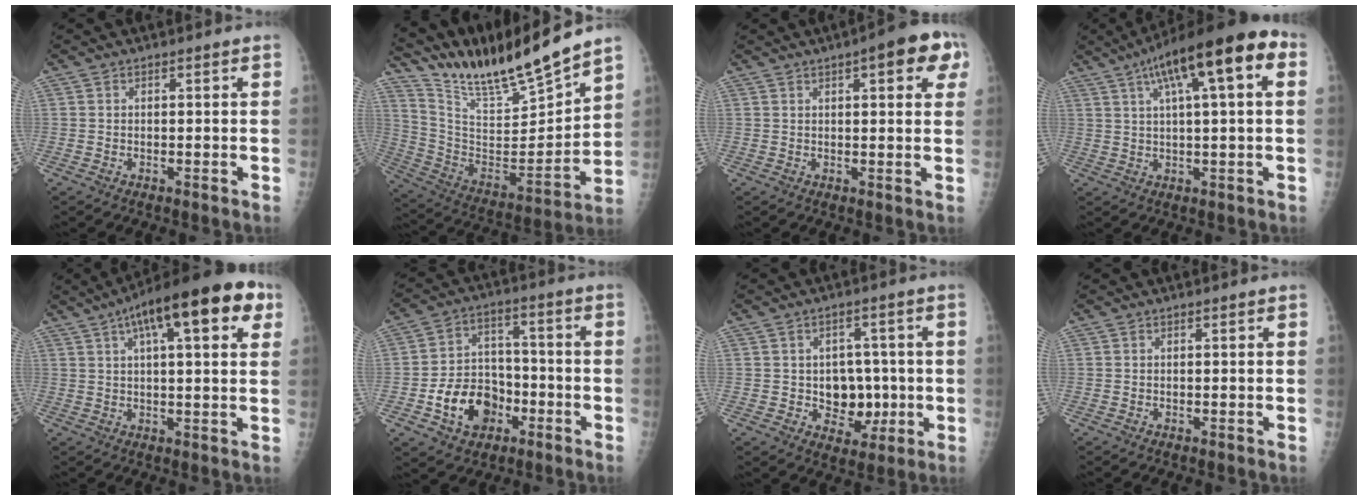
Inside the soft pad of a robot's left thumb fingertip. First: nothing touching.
{"total": 20.3, "force": [18.4, 1.3, 8.6], "torque": [-0.133, -0.114, 0.331]}
{"total": 9.1, "force": [4.0, 3.1, 7.6], "torque": [-0.067, 0.002, 0.041]}
{"total": 16.7, "force": [6.3, 4.2, 14.8], "torque": [-0.228, 0.030, 0.094]}
{"total": 19.1, "force": [8.6, 6.1, 16.0], "torque": [-0.228, 0.020, 0.121]}
{"total": 12.7, "force": [-5.2, 9.6, 6.7], "torque": [-0.077, 0.041, -0.084]}
{"total": 8.5, "force": [-0.9, 6.8, 5.0], "torque": [-0.022, 0.009, -0.003]}
{"total": 0.0}